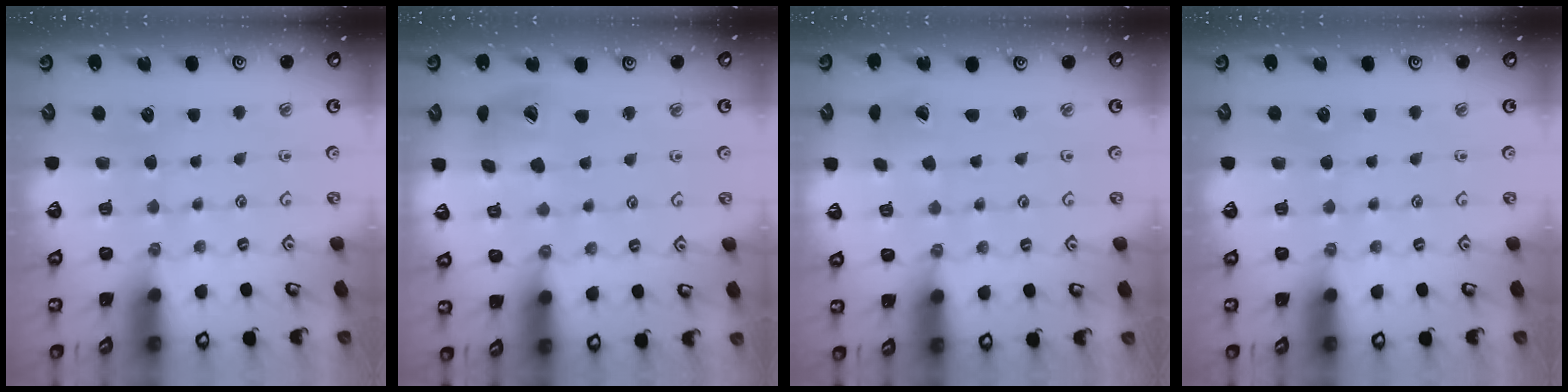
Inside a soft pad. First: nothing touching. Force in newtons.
{"total": 11.2, "press": 11.1, "slide": 1.5}
{"total": 0.8, "press": 0.8, "slide": 0.1}
{"total": 0.0}